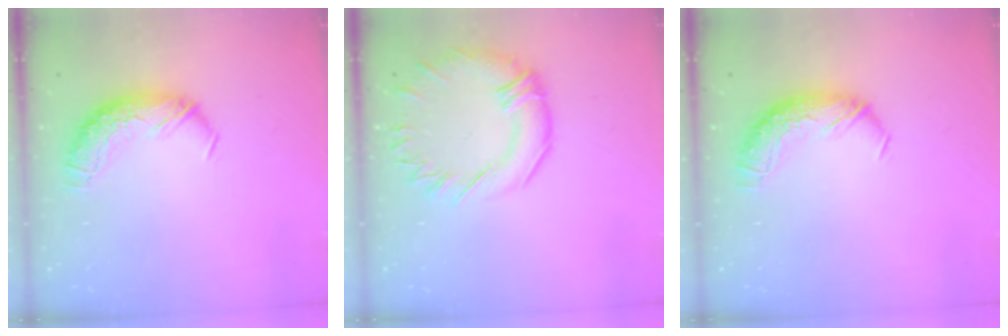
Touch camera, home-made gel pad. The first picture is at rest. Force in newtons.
{"total": 3.6, "press": 3.2, "slide": 1.6}
{"total": 0.0}